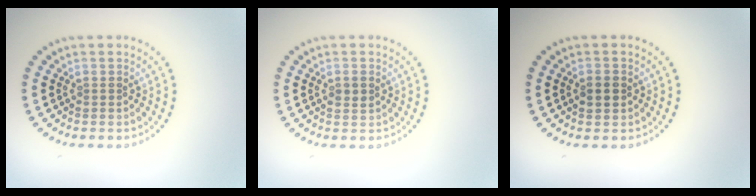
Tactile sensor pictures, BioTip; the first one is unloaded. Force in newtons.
{"total": 1.2, "press": 1.2, "slide": 0.2}
{"total": 2.1, "press": 2.1, "slide": 0.1}